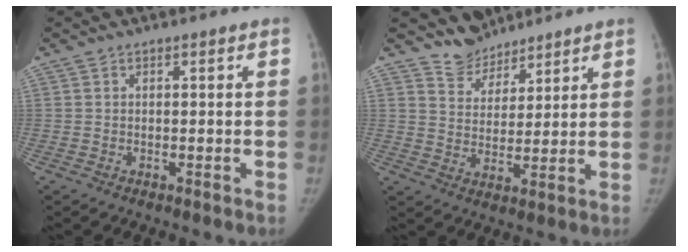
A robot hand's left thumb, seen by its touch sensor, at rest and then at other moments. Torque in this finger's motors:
{"motor_torque": [0.78, -0.68, 0.55, -0.81, -0.01]}